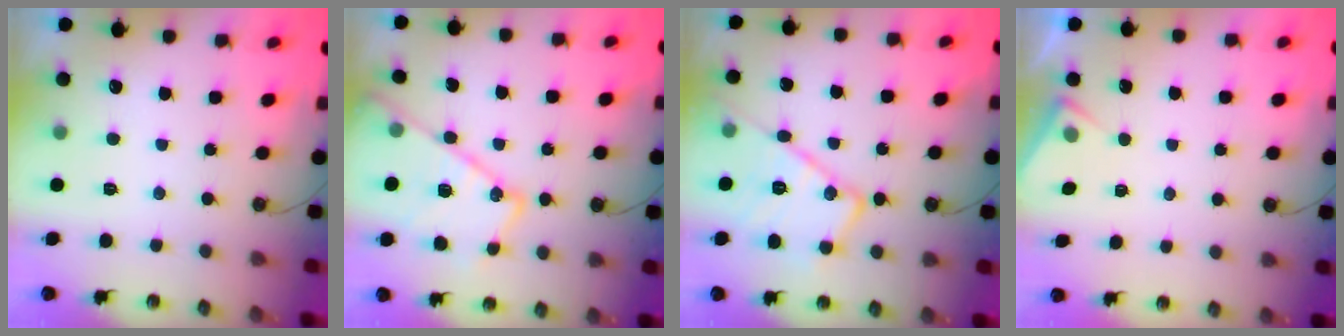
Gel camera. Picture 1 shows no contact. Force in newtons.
{"total": 18.1, "press": 18.1, "slide": 1.0}
{"total": 17.8, "press": 17.7, "slide": 1.5}
{"total": 3.8, "press": 3.8, "slide": 0.6}